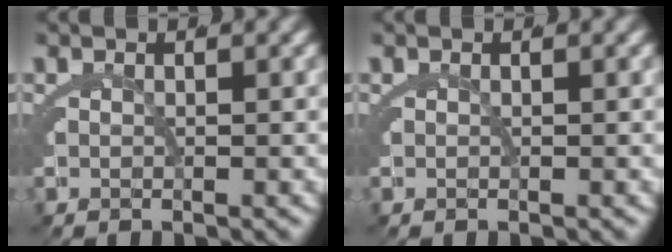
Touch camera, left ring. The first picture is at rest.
{"total": 0.0}